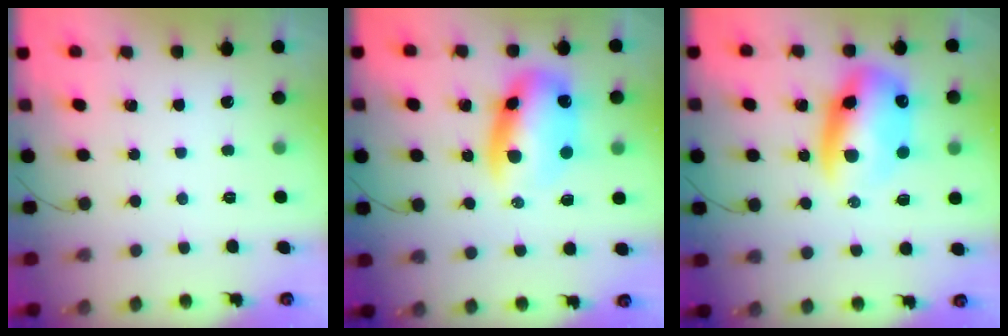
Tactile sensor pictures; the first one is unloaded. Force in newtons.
{"total": 11.9, "press": 11.5, "slide": 3.2}
{"total": 13.4, "press": 13.0, "slide": 3.4}